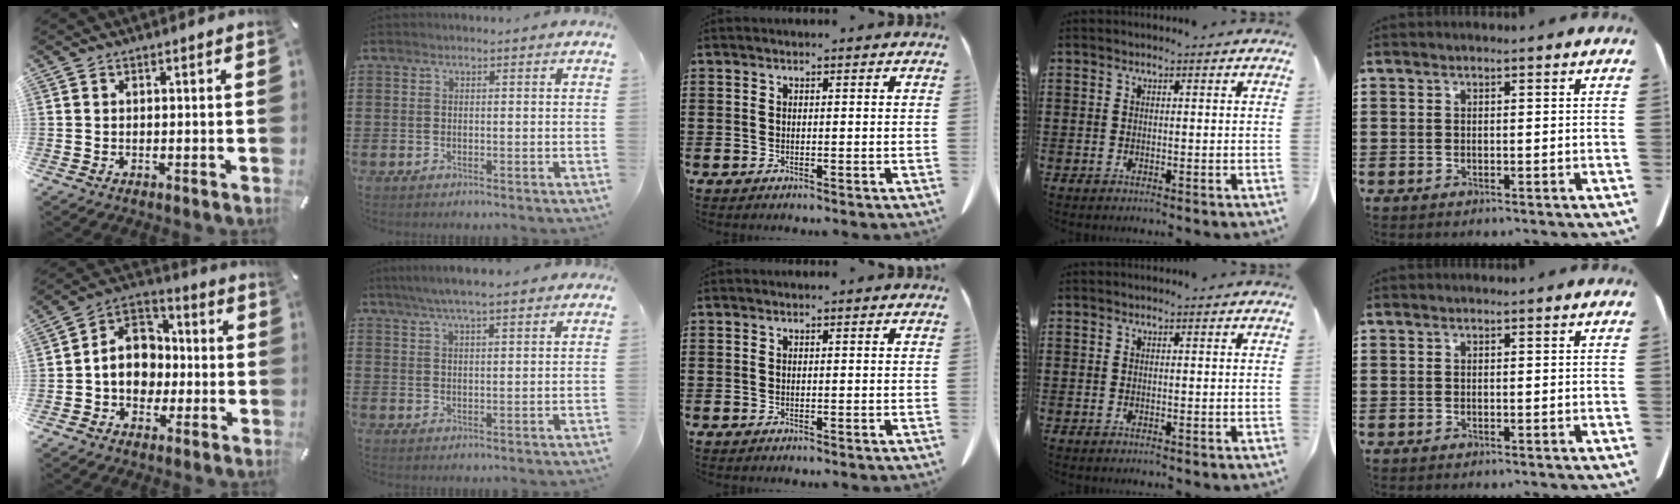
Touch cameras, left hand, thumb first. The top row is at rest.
{"thumb": {"total": 10.8, "force": [-2.1, 9.5, 4.6], "torque": [-0.094, 0.019, -0.037]}, "index": {"total": 4.8, "force": [3.8, 0.5, 2.9], "torque": [-0.063, -0.002, 0.069]}}